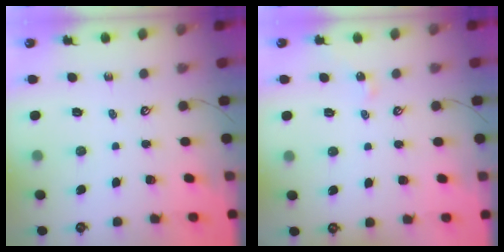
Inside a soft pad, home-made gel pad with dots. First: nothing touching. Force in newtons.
{"total": 2.4, "press": 2.4, "slide": 0.5}